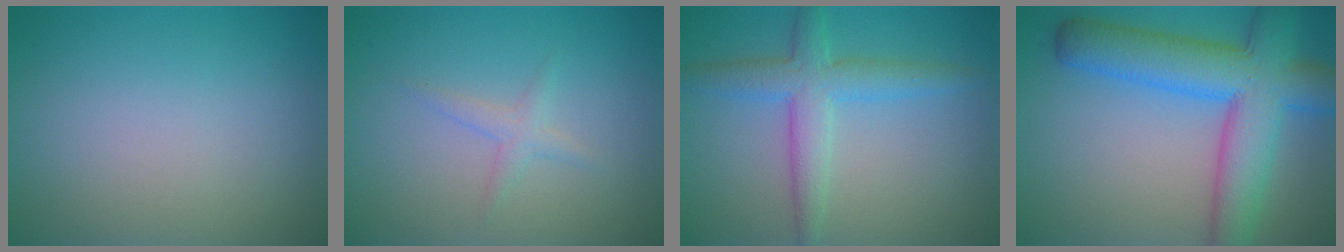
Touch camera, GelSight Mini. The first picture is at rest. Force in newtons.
{"total": 1.3, "press": 1.3, "slide": 0.1}
{"total": 4.1, "press": 4.1, "slide": 0.0}
{"total": 9.7, "press": 9.7, "slide": 0.5}